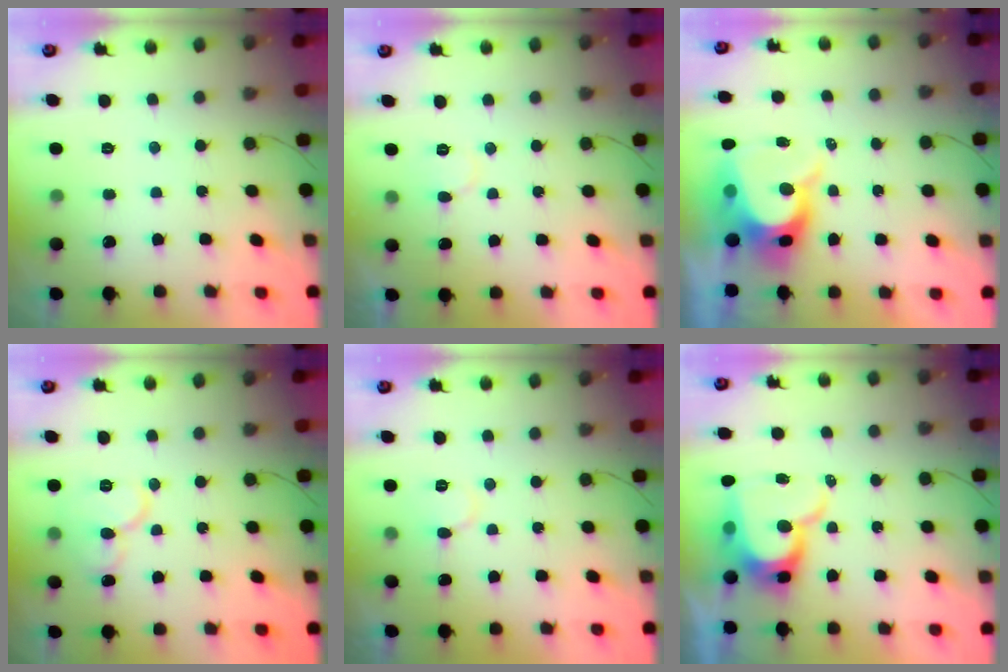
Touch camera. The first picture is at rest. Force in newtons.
{"total": 5.3, "press": 5.3, "slide": 0.5}
{"total": 10.8, "press": 10.8, "slide": 0.6}
{"total": 9.0, "press": 8.9, "slide": 1.0}
{"total": 5.4, "press": 5.4, "slide": 0.3}
{"total": 13.4, "press": 13.3, "slide": 1.1}